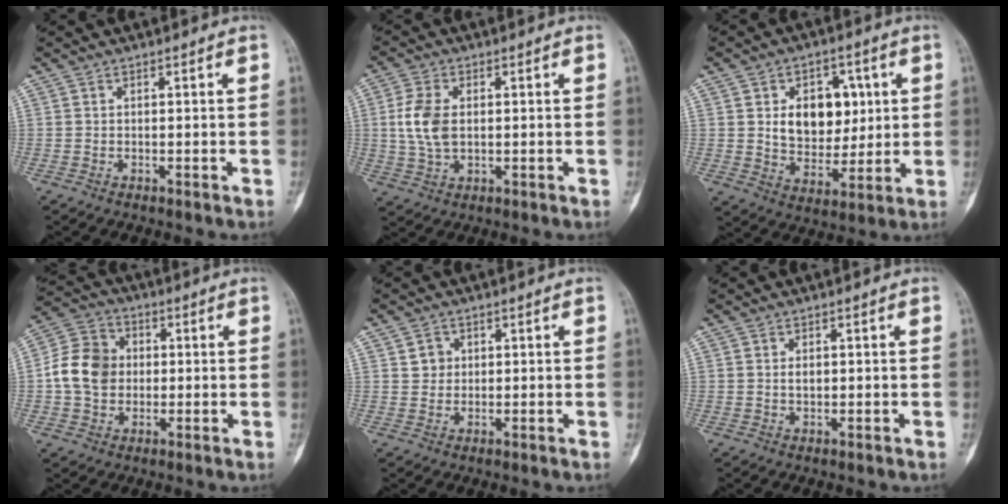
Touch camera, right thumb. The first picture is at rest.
{"total": 7.7, "force": [0.7, 4.7, 6.0], "torque": [-0.129, 0.001, 0.017]}
{"total": 12.7, "force": [2.7, 9.0, 8.6], "torque": [-0.075, -0.012, 0.051]}
{"total": 10.8, "force": [0.0, 9.0, 5.9], "torque": [-0.091, 0.019, -0.010]}
{"total": 2.8, "force": [0.9, 2.5, 0.8], "torque": [0.003, -0.003, 0.014]}
{"total": 1.5, "force": [0.2, 0.9, 1.1], "torque": [-0.012, -0.001, 0.005]}